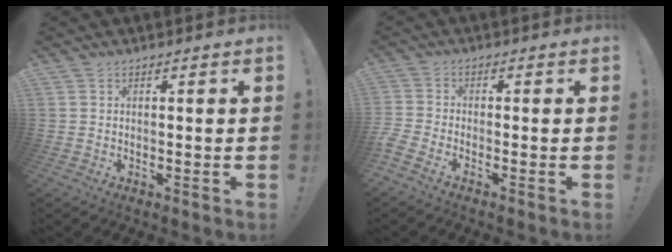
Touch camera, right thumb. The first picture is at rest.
{"total": 3.0, "force": [-1.9, 1.3, 1.9], "torque": [-0.057, -0.010, -0.036]}